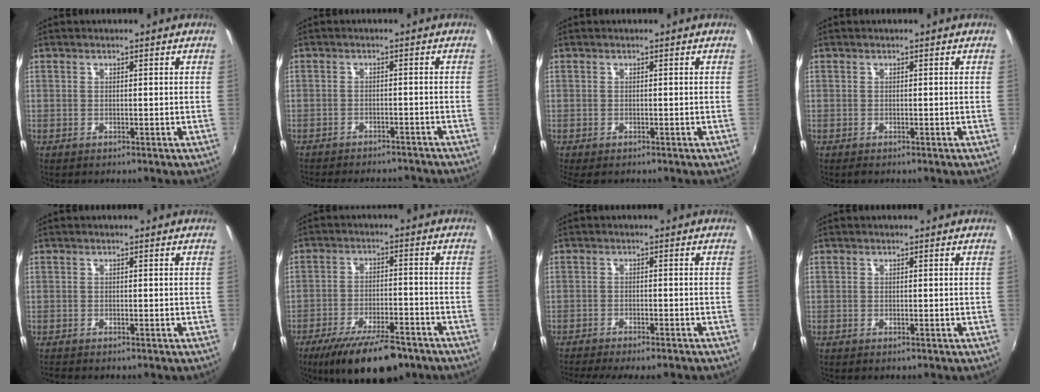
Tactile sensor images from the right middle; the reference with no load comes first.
{"total": 11.6, "force": [-10.2, 3.3, 4.4], "torque": [-0.100, -0.015, -0.135]}
{"total": 1.7, "force": [-1.2, 0.8, 0.9], "torque": [-0.019, -0.010, -0.017]}
{"total": 0.0}
{"total": 0.8, "force": [-0.8, 0.1, 0.3], "torque": [-0.008, -0.003, -0.015]}
{"total": 14.9, "force": [-11.0, 4.6, 8.9], "torque": [-0.175, -0.025, -0.170]}
{"total": 9.4, "force": [-8.2, 1.0, 4.5], "torque": [-0.100, -0.025, -0.123]}
{"total": 0.0}